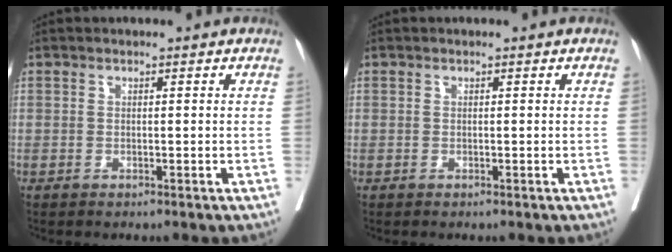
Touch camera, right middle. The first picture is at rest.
{"total": 0.0}